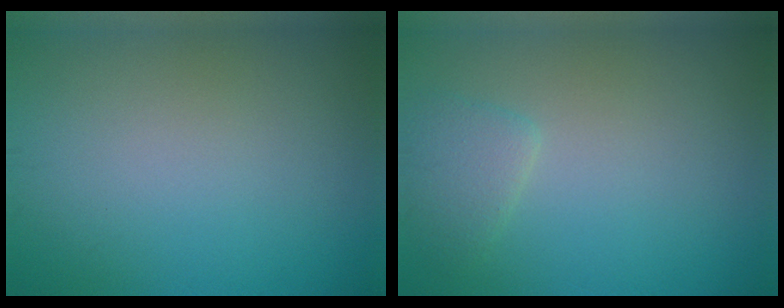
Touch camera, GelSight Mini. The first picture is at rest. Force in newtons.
{"total": 1.9, "press": 1.9, "slide": 0.2}